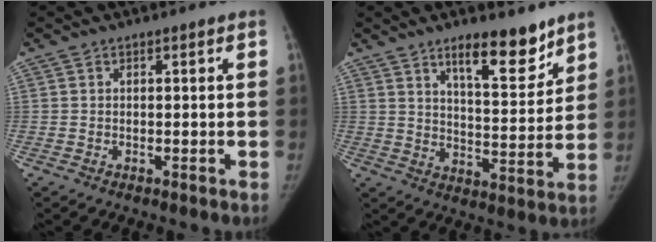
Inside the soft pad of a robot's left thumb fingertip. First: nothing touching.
{"total": 11.4, "force": [8.1, 3.6, 7.2], "torque": [-0.081, -0.063, 0.133]}